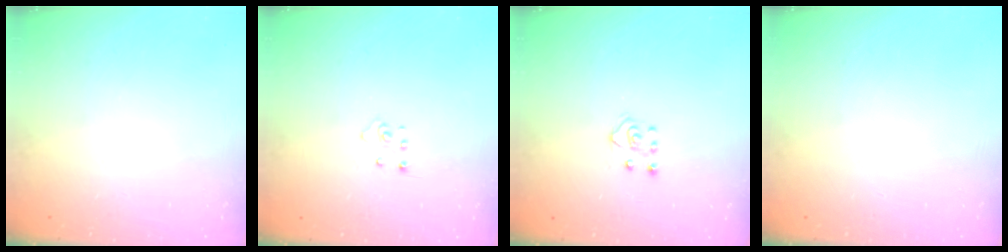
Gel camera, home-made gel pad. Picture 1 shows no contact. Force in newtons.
{"total": 2.9, "press": 2.9, "slide": 0.2}
{"total": 4.3, "press": 4.2, "slide": 0.5}
{"total": 0.0}